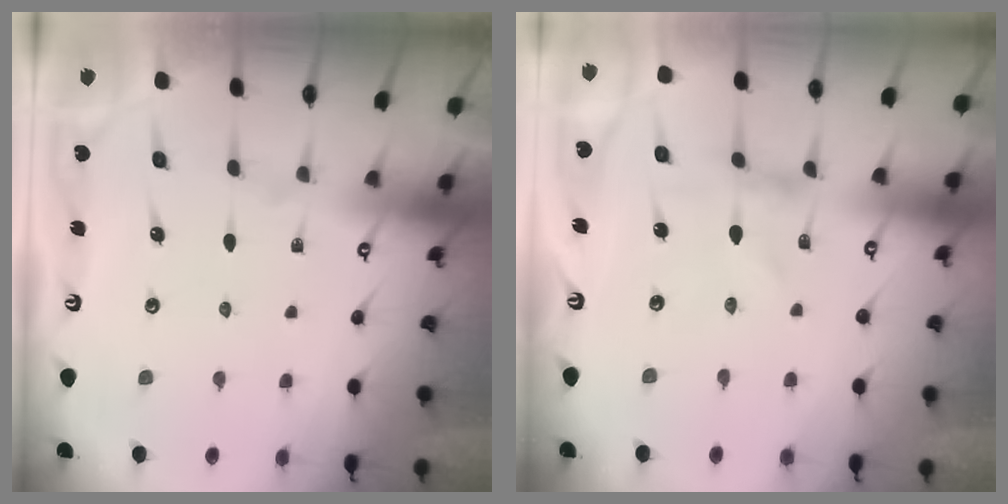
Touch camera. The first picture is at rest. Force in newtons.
{"total": 0.0}